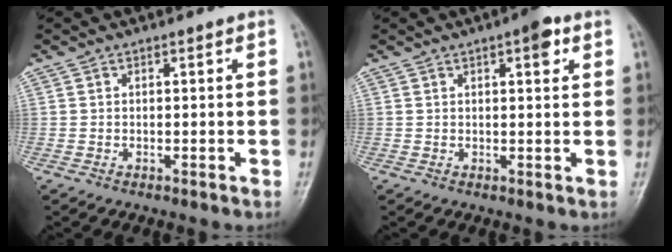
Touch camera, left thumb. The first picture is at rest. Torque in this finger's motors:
{"motor_torque": [0.60, 0.29, 0.21, -0.34, 0.00]}